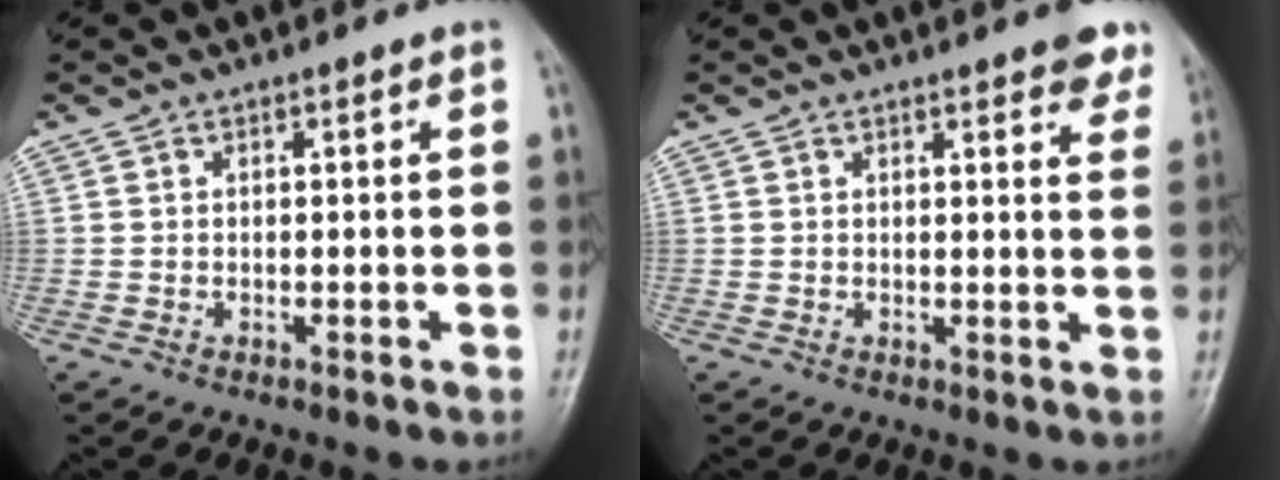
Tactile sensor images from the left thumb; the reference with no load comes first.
{"total": 6.3, "force": [4.8, 1.8, 3.7], "torque": [-0.019, -0.017, 0.046]}